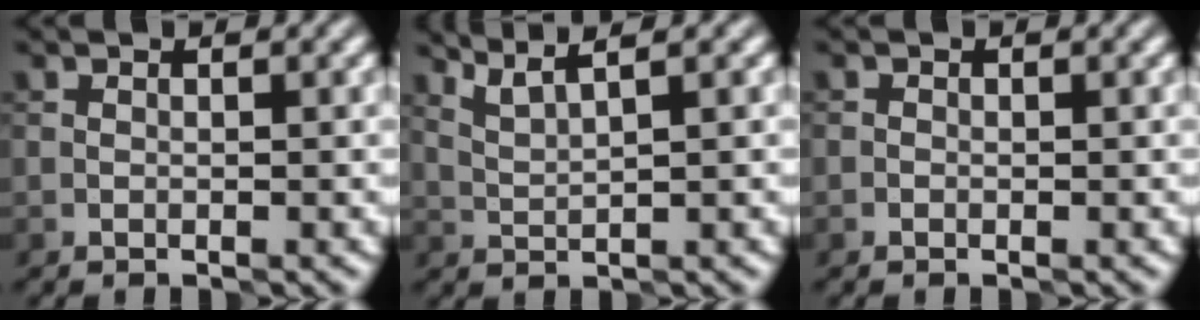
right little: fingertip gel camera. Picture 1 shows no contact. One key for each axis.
{"total": 3.2, "fx": 2.6, "fy": 0.3, "fz": 1.8, "tx": -0.026, "ty": 0.012, "tz": 0.046}
{"total": 0.0}